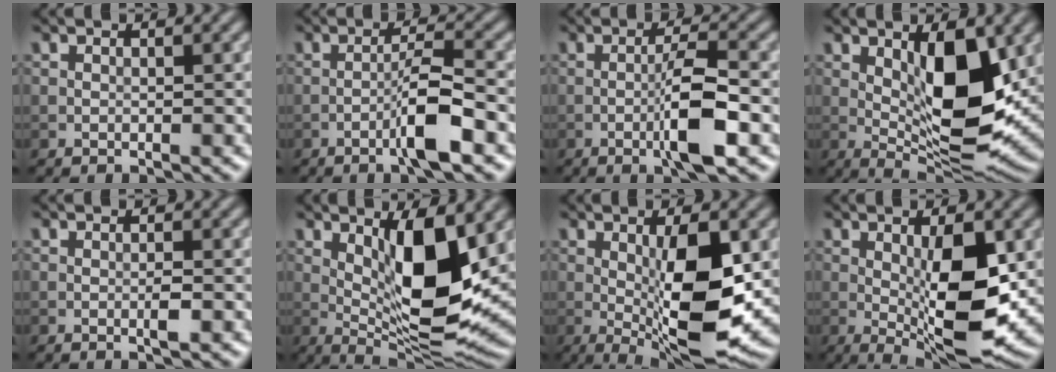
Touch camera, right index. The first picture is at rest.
{"total": 4.3, "force": [-2.0, 0.3, 3.7], "torque": [-0.065, 0.014, -0.044]}
{"total": 5.3, "force": [-1.6, 0.8, 5.0], "torque": [-0.087, 0.006, -0.032]}
{"total": 9.1, "force": [1.4, 3.4, 8.3], "torque": [-0.130, -0.008, 0.026]}
{"total": 1.0, "force": [-0.3, 0.1, 1.0], "torque": [-0.017, -0.001, -0.006]}
{"total": 10.0, "force": [1.7, 3.2, 9.3], "torque": [-0.150, -0.014, 0.035]}
{"total": 9.1, "force": [-0.2, 2.6, 8.8], "torque": [-0.141, -0.014, 0.003]}
{"total": 8.3, "force": [-0.1, 2.6, 7.9], "torque": [-0.127, -0.011, 0.004]}